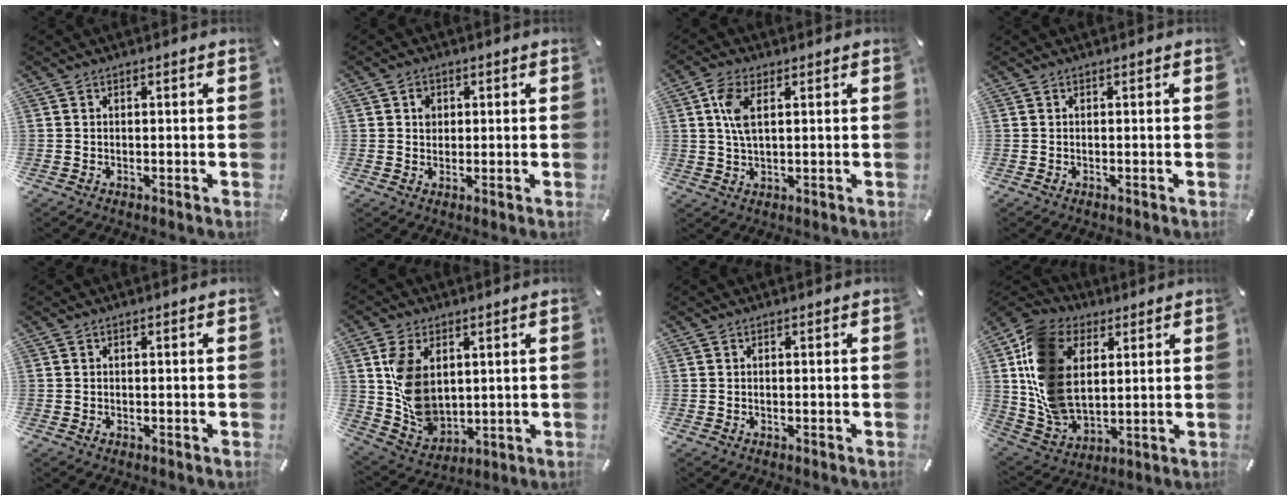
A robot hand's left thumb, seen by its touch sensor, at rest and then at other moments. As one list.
[{"total": 2.8, "force": [0.6, 2.5, 1.2], "torque": [-0.011, 0.000, 0.005]}, {"total": 6.4, "force": [1.9, 2.9, 5.3], "torque": [-0.133, 0.000, 0.027]}, {"total": 0.0}, {"total": 0.0}, {"total": 11.1, "force": [3.1, 8.3, 6.7], "torque": [-0.138, -0.007, 0.060]}, {"total": 0.0}, {"total": 16.5, "force": [4.4, 12.5, 9.8], "torque": [-0.240, -0.020, 0.082]}]